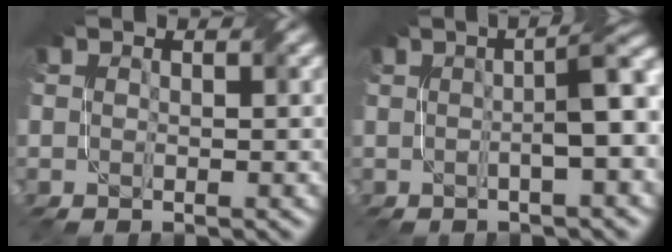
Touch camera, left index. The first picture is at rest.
{"total": 5.0, "force": [0.2, 0.9, 4.9], "torque": [-0.066, 0.017, -0.001]}